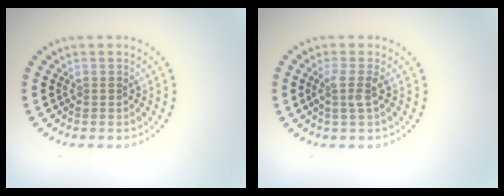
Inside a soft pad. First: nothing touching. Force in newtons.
{"total": 1.8, "press": 1.3, "slide": 1.2}